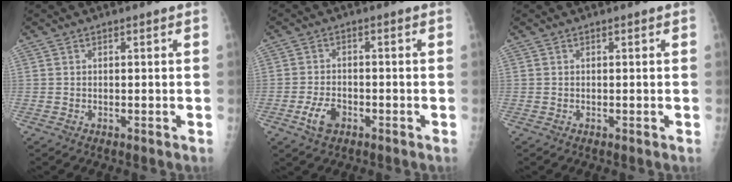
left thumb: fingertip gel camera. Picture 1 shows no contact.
{"total": 4.6, "force": [-2.2, 2.8, 2.9], "torque": [-0.053, 0.010, -0.040]}
{"total": 0.0}